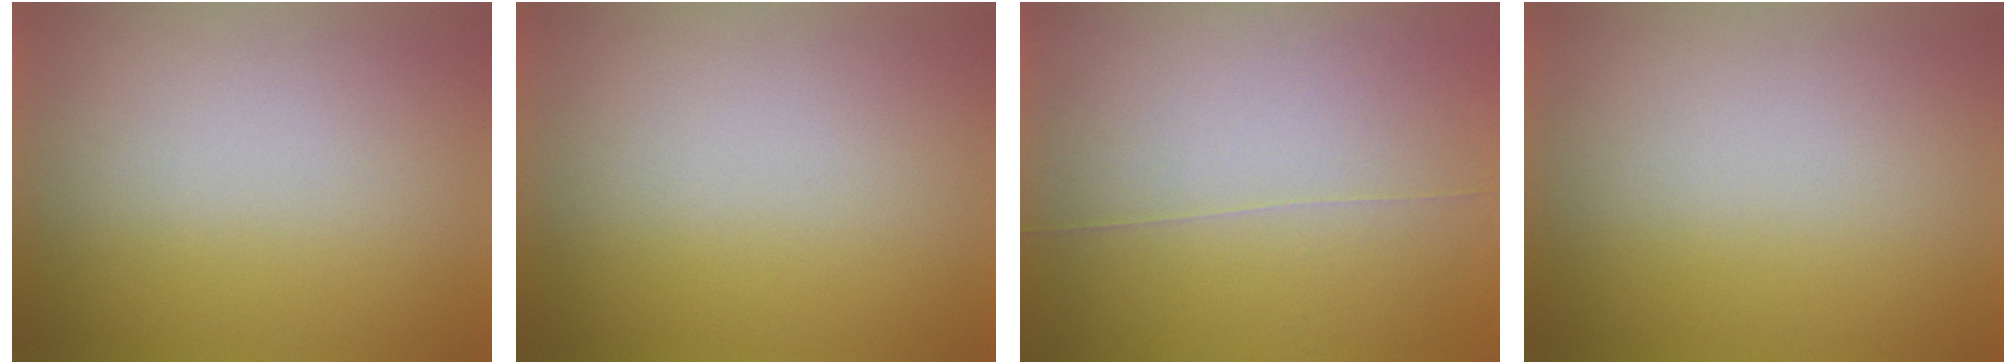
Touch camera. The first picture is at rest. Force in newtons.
{"total": 0.0}
{"total": 6.8}
{"total": 0.0}